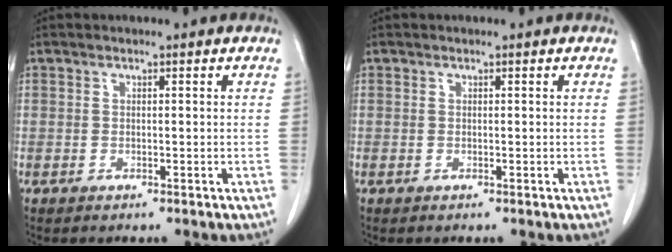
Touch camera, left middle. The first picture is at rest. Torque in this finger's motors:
{"motor_torque": [-0.16, 0.16, -0.10, -0.01]}